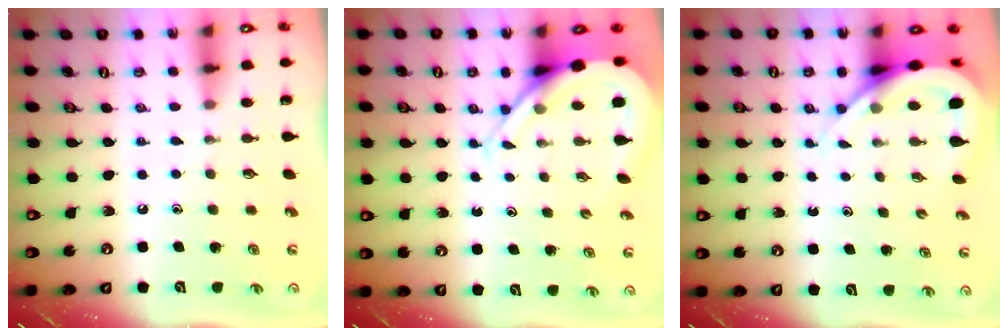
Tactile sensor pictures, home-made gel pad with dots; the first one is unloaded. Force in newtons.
{"total": 8.7, "press": 8.6, "slide": 0.7}
{"total": 8.7, "press": 8.6, "slide": 1.1}